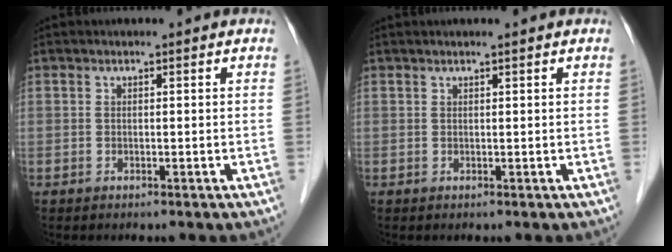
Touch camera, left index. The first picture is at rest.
{"total": 1.3, "force": [1.1, 0.0, 0.8], "torque": [-0.011, 0.014, 0.020]}